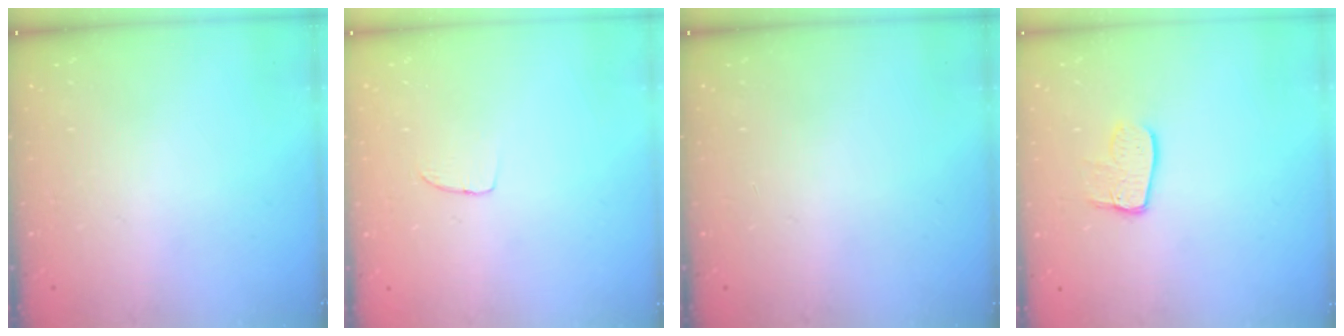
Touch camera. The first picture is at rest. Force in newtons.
{"total": 3.2, "press": 3.2, "slide": 0.2}
{"total": 0.0}
{"total": 8.5, "press": 8.5, "slide": 0.7}